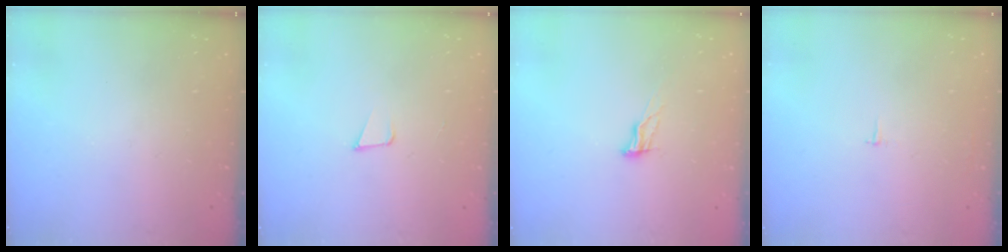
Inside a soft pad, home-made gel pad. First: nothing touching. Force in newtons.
{"total": 3.4, "press": 2.2, "slide": 2.6}
{"total": 7.9, "press": 7.6, "slide": 2.2}
{"total": 1.8, "press": 1.8, "slide": 0.1}